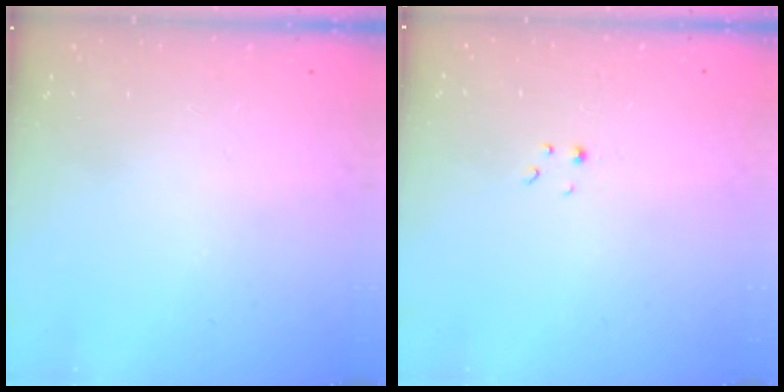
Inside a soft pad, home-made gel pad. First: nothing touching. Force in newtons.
{"total": 1.1, "press": 1.1, "slide": 0.2}